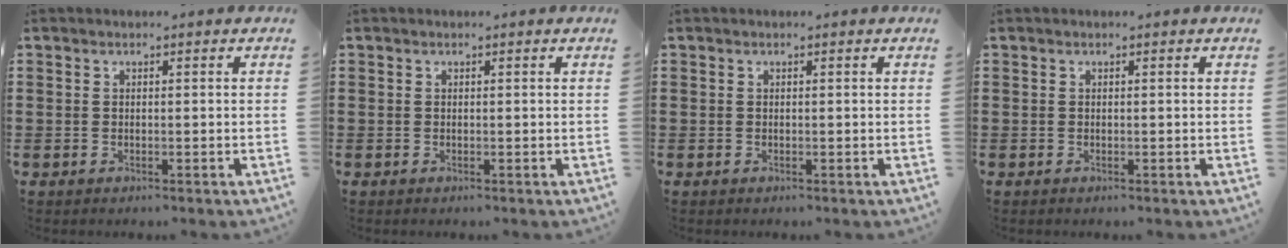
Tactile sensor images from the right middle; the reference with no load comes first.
{"total": 0.0}
{"total": 0.0}
{"total": 0.0}